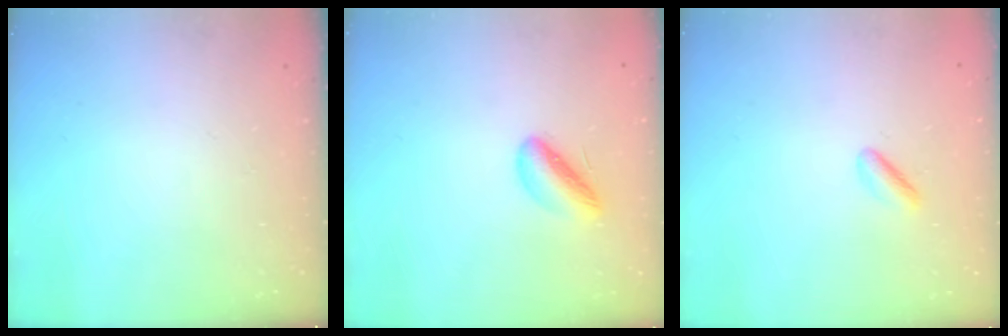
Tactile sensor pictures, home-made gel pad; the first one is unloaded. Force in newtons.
{"total": 5.8, "press": 5.8, "slide": 0.6}
{"total": 1.9, "press": 1.6, "slide": 1.0}